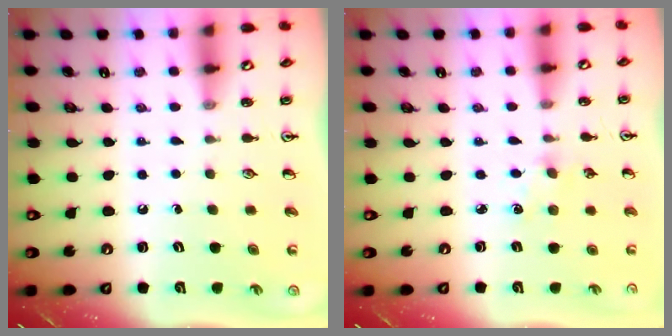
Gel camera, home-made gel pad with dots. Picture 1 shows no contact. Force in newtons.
{"total": 2.3, "press": 2.3, "slide": 0.4}